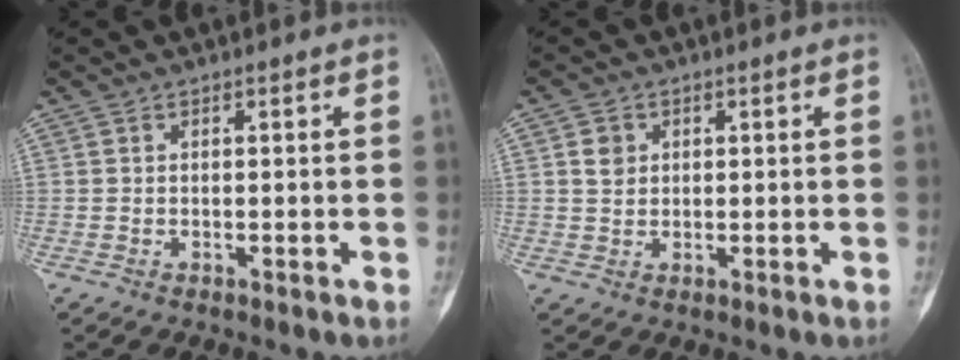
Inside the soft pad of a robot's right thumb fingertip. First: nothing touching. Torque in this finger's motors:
{"motor_torque": [0.60, 0.14, 0.59, 0.05, -0.01]}